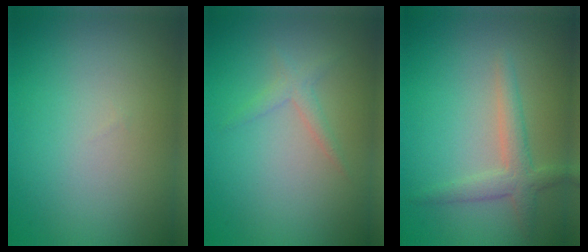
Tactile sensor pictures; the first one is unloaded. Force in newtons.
{"total": 1.3, "press": 1.3, "slide": 0.2}
{"total": 2.7, "press": 2.7, "slide": 0.1}